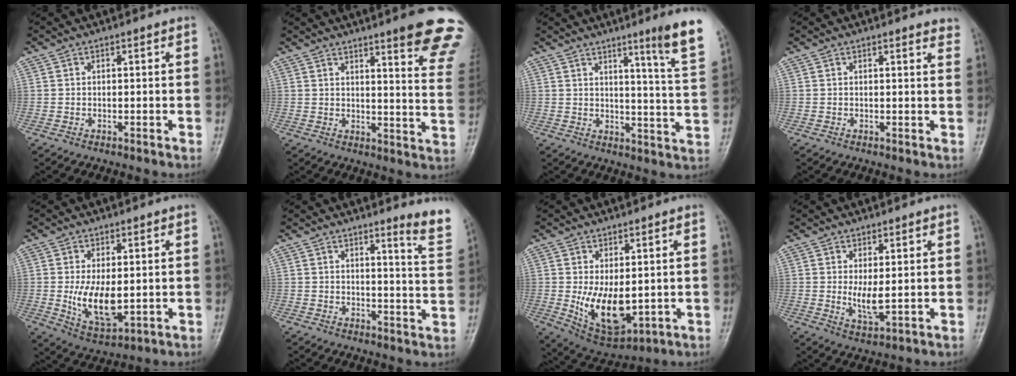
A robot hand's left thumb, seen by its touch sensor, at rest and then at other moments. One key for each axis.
{"total": 16.5, "fx": 11.9, "fy": 1.6, "fz": 11.4, "tx": -0.111, "ty": -0.076, "tz": 0.135}
{"total": 12.1, "fx": 7.4, "fy": -0.4, "fz": 9.6, "tx": -0.124, "ty": -0.054, "tz": 0.094}
{"total": 2.8, "fx": 2.7, "fy": 0.5, "fz": 0.6, "tx": -0.001, "ty": -0.015, "tz": 0.016}
{"total": 9.0, "fx": -0.2, "fy": 4.4, "fz": 7.9, "tx": -0.129, "ty": -0.022, "tz": 0.011}
{"total": 7.7, "fx": 6.0, "fy": -0.1, "fz": 4.8, "tx": -0.052, "ty": -0.056, "tz": 0.061}
{"total": 10.8, "fx": -0.5, "fy": 5.8, "fz": 9.1, "tx": -0.133, "ty": -0.023, "tz": 0.017}
{"total": 4.4, "fx": 0.6, "fy": 1.5, "fz": 4.1, "tx": -0.071, "ty": -0.016, "tz": 0.019}